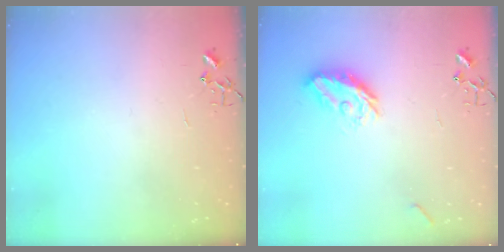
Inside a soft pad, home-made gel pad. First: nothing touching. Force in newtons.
{"total": 11.1, "press": 11.0, "slide": 0.4}